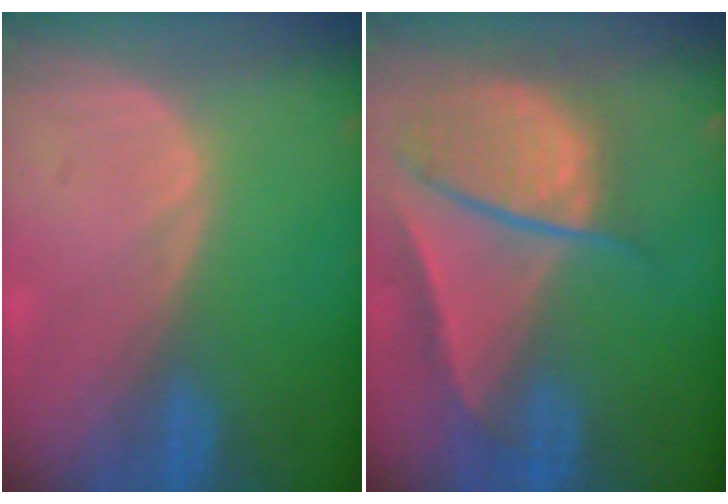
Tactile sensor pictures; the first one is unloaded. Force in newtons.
{"total": 9.3, "press": 8.1, "slide": 4.7}